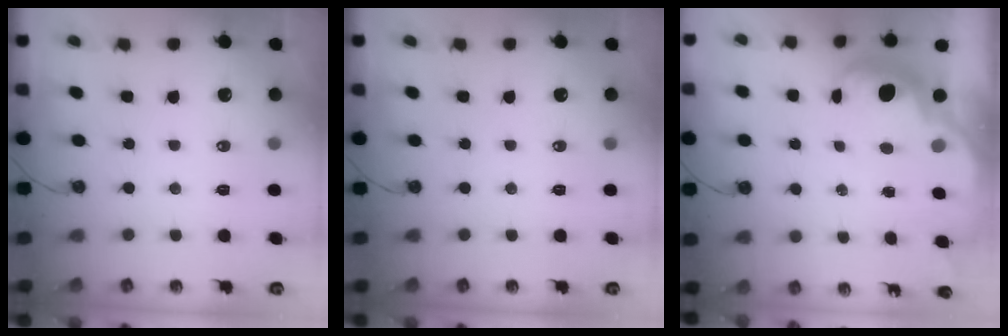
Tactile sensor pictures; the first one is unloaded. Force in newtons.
{"total": 0.0}
{"total": 2.4, "press": 2.4, "slide": 0.6}